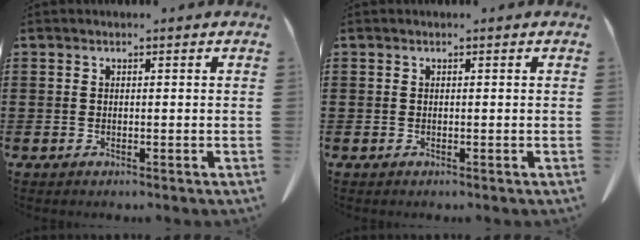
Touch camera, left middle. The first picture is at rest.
{"total": 0.0}